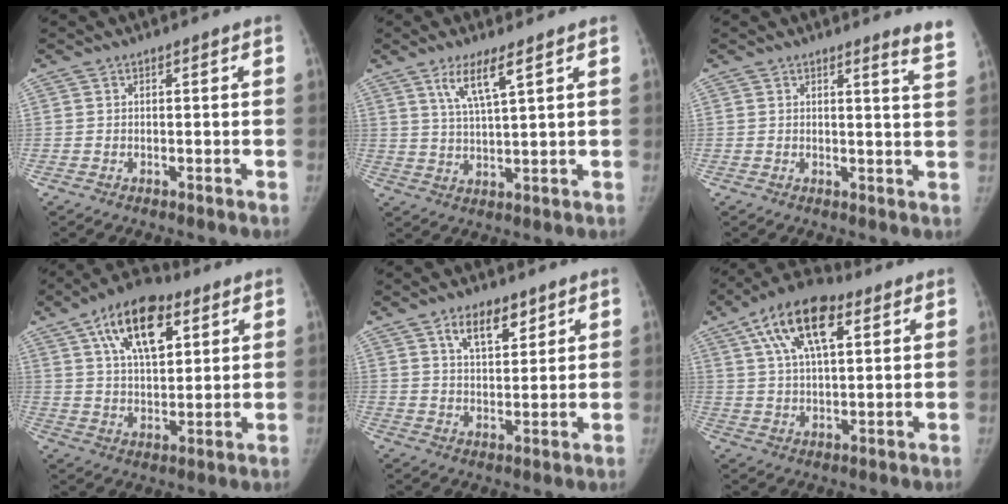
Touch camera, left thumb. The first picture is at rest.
{"total": 6.6, "force": [3.8, 0.9, 5.3], "torque": [-0.102, -0.022, 0.080]}
{"total": 4.6, "force": [4.0, -0.3, 2.3], "torque": [-0.028, -0.035, 0.031]}
{"total": 15.6, "force": [7.2, 7.9, 11.4], "torque": [-0.153, -0.013, 0.120]}
{"total": 7.7, "force": [4.6, 3.8, 4.8], "torque": [-0.051, -0.028, 0.078]}
{"total": 15.0, "force": [6.5, 7.0, 11.5], "torque": [-0.185, 0.004, 0.109]}